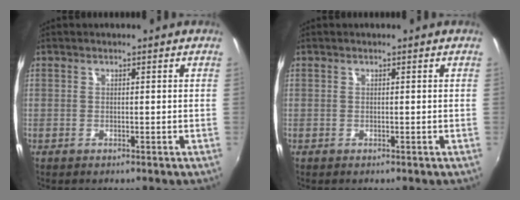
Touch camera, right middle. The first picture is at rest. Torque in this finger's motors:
{"motor_torque": [0.16, -0.47, 0.06, 0.00]}